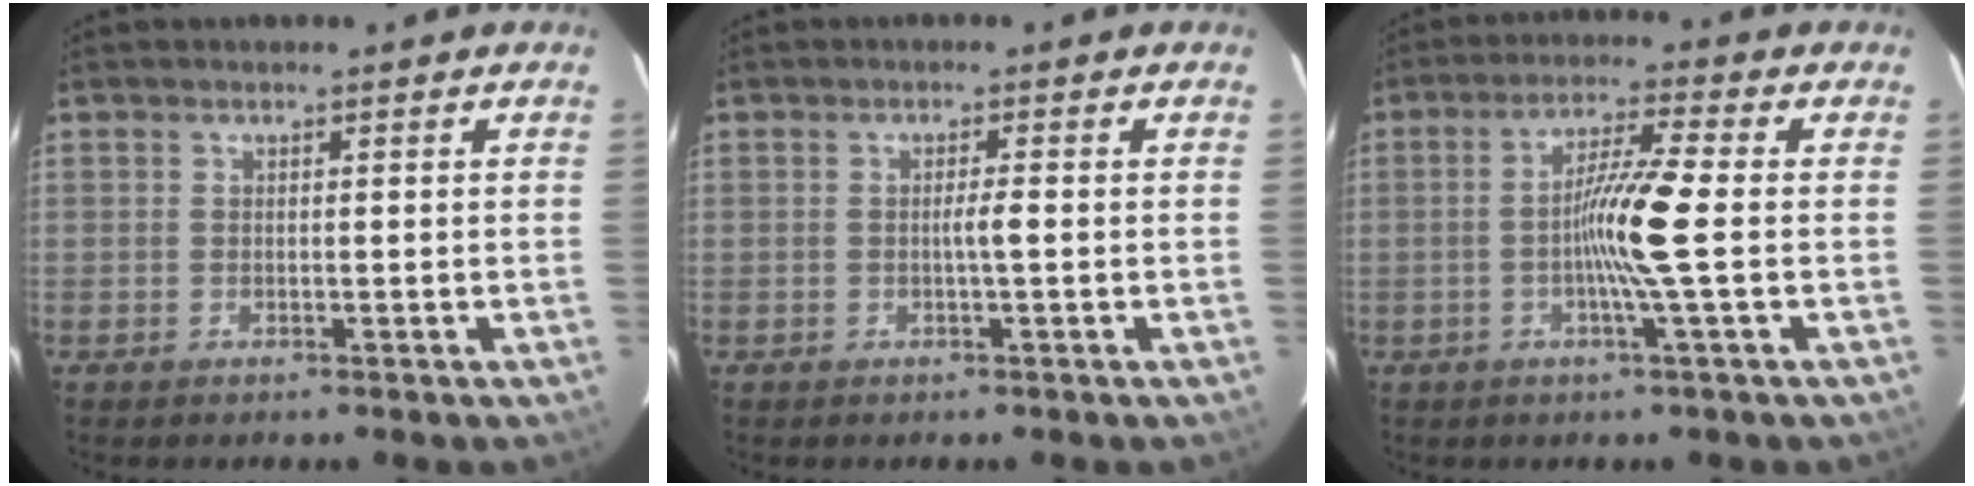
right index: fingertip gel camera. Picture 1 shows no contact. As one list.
[{"total": 1.6, "force": [-0.3, -0.2, 1.6], "torque": [-0.029, 0.000, -0.005]}, {"total": 8.1, "force": [-1.0, -1.1, 8.0], "torque": [-0.148, -0.002, -0.024]}]